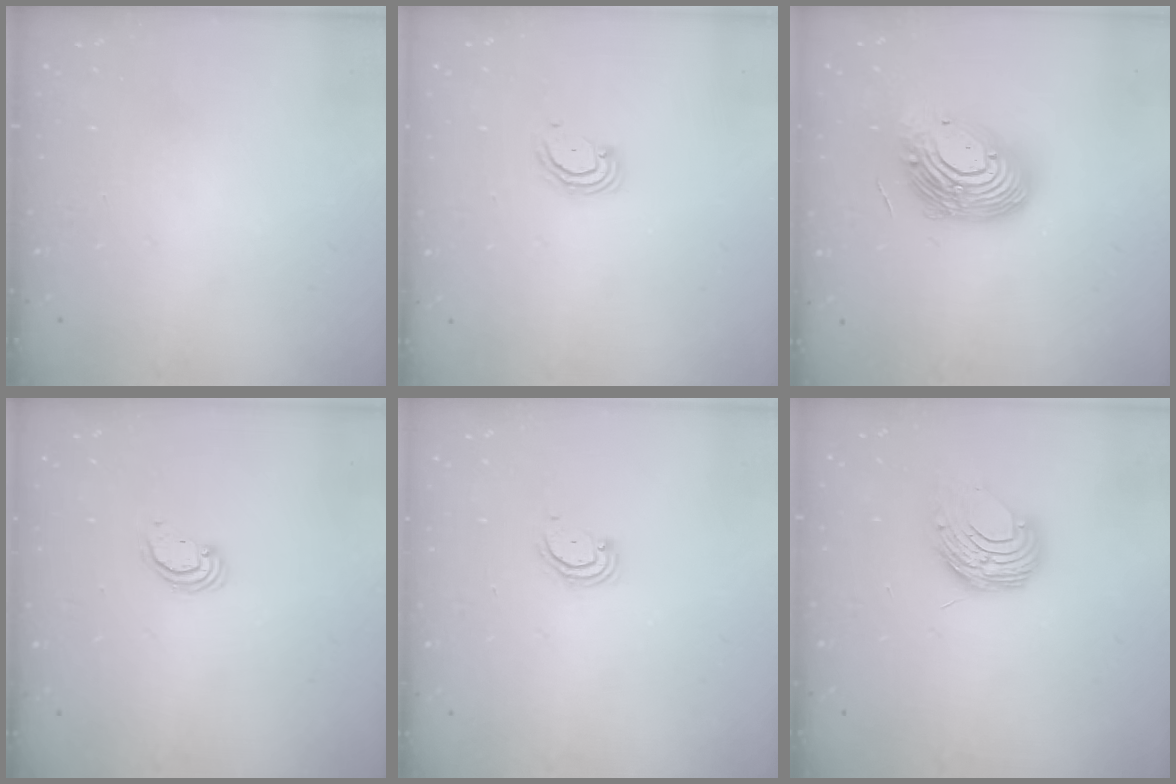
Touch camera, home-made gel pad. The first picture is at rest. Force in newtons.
{"total": 3.6, "press": 3.6, "slide": 0.4}
{"total": 16.9, "press": 16.8, "slide": 1.6}
{"total": 2.6, "press": 2.6, "slide": 0.2}
{"total": 3.3, "press": 3.3, "slide": 0.5}
{"total": 8.8, "press": 8.8, "slide": 0.8}